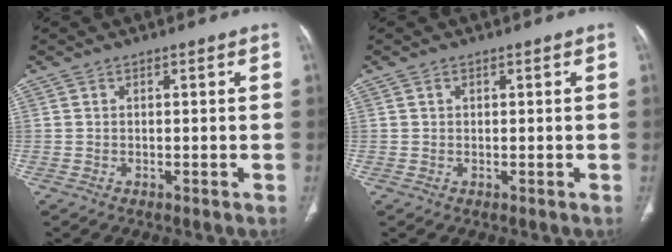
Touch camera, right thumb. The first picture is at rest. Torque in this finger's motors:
{"motor_torque": [-0.39, 0.21, -0.15, 0.10, 0.05]}